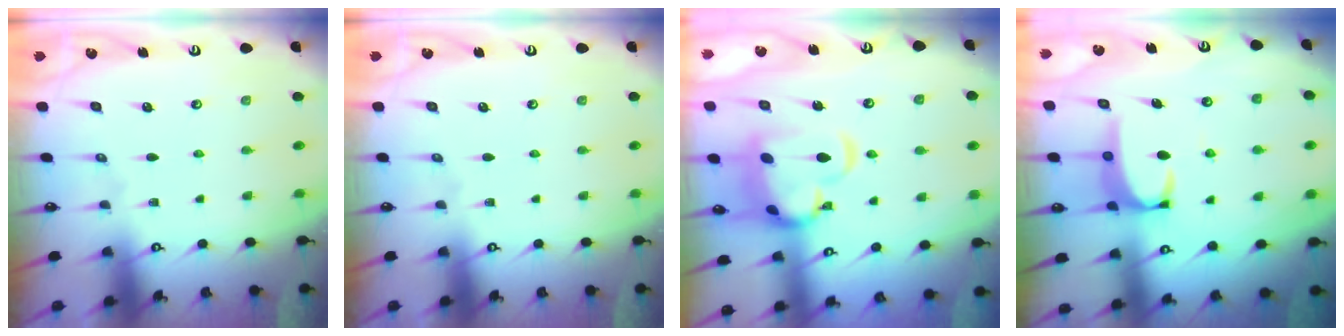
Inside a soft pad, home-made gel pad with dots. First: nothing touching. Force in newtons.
{"total": 0.0}
{"total": 10.1, "press": 9.9, "slide": 1.9}
{"total": 3.3, "press": 3.3, "slide": 0.3}